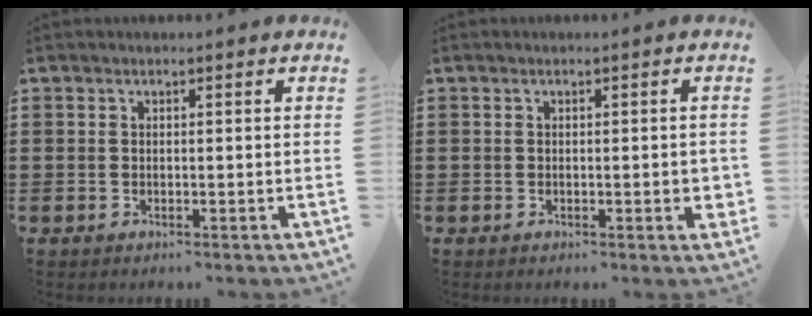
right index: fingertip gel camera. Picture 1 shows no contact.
{"total": 2.1, "force": [-0.2, 0.4, 2.1], "torque": [-0.034, -0.002, -0.003]}